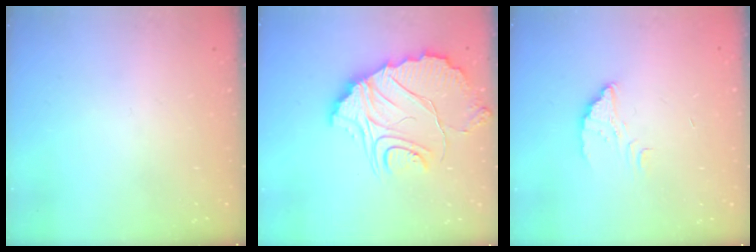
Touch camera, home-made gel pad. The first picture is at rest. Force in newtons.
{"total": 13.3, "press": 13.3, "slide": 1.1}
{"total": 2.2, "press": 2.2, "slide": 0.1}